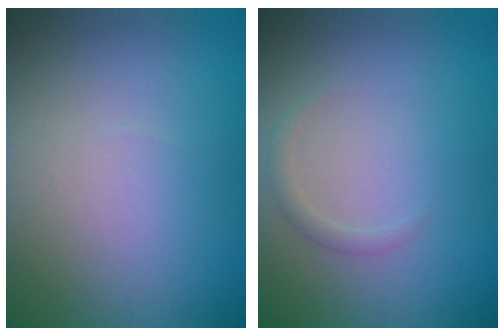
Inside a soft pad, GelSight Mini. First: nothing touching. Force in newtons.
{"total": 1.0, "press": 1.0, "slide": 0.1}